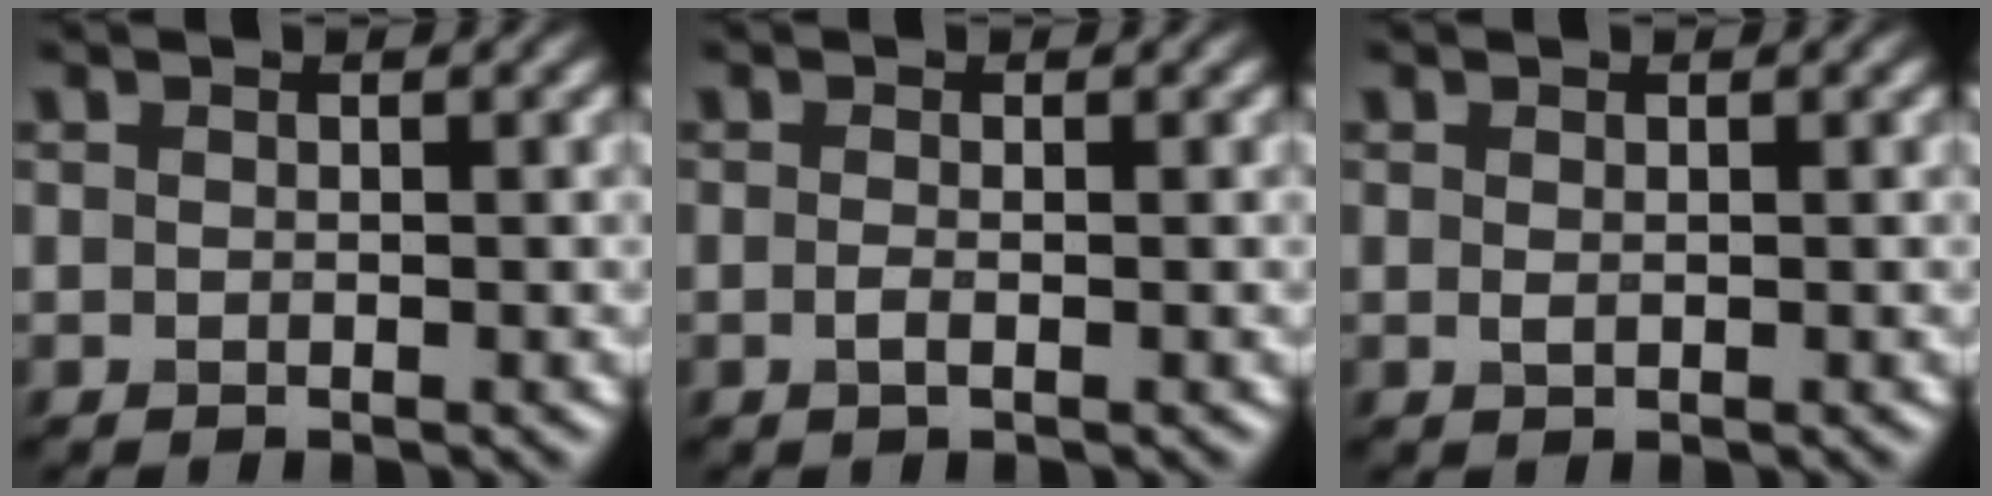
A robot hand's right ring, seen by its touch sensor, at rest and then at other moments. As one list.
[{"total": 0.8, "force": [-0.3, 0.1, 0.7], "torque": [-0.021, -0.002, -0.006]}, {"total": 0.5, "force": [0.0, 0.3, 0.5], "torque": [-0.013, 0.000, 0.003]}]